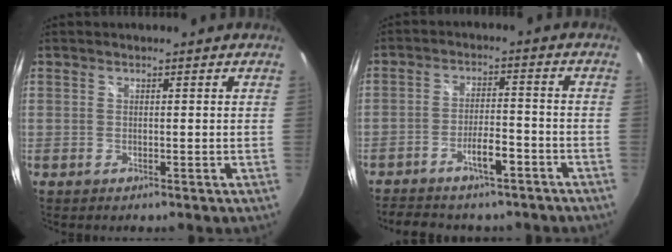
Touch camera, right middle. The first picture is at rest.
{"total": 8.8, "force": [-6.8, 3.1, 4.7], "torque": [-0.096, 0.012, -0.103]}